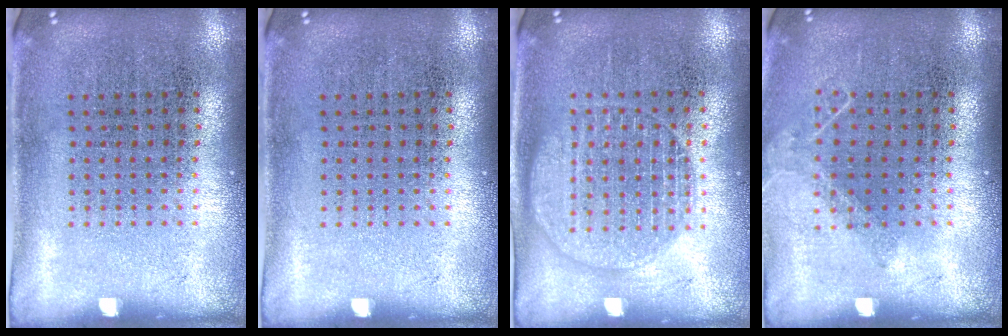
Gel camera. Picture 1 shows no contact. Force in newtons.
{"total": 0.0}
{"total": 1.4, "press": 1.4, "slide": 0.1}
{"total": 0.9, "press": 0.9, "slide": 0.1}